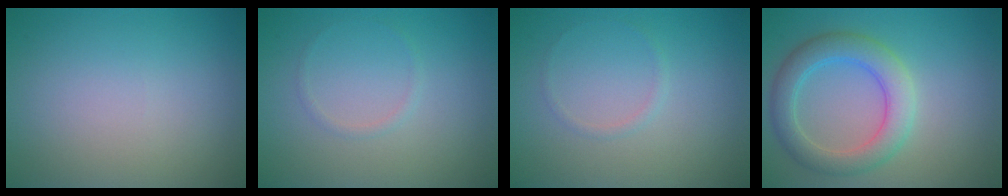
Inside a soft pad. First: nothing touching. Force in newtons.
{"total": 0.7, "press": 0.7, "slide": 0.1}
{"total": 0.7, "press": 0.7, "slide": 0.1}
{"total": 4.6, "press": 4.6, "slide": 0.2}